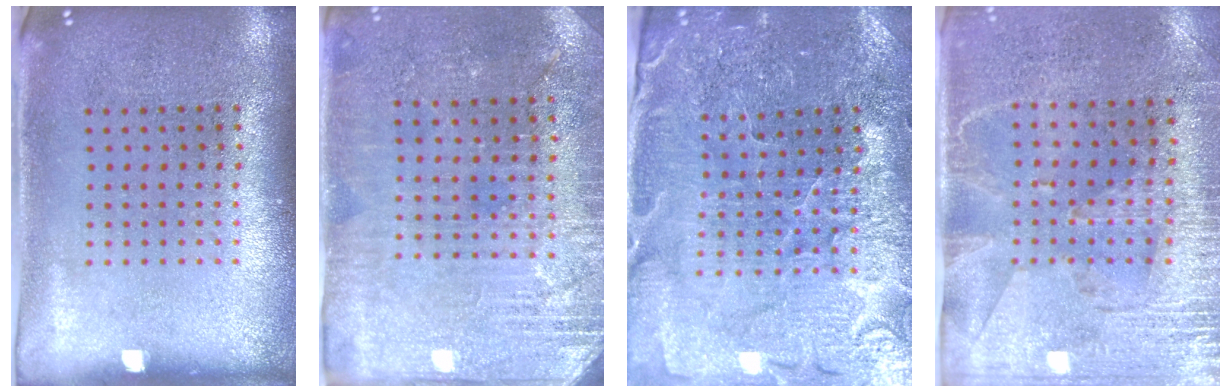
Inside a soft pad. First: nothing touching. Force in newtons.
{"total": 2.9, "press": 2.8, "slide": 0.4}
{"total": 3.4, "press": 3.4, "slide": 0.3}
{"total": 2.9, "press": 2.5, "slide": 1.4}